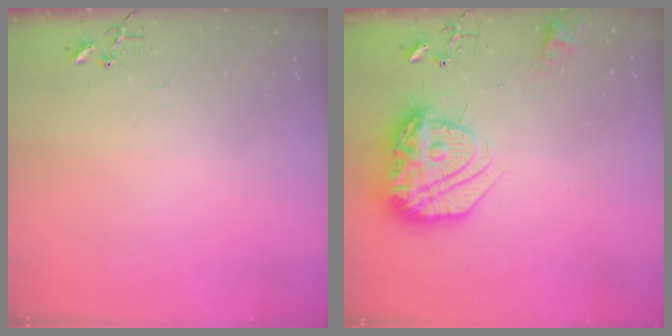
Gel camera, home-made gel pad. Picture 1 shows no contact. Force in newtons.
{"total": 20.7, "press": 20.6, "slide": 1.5}